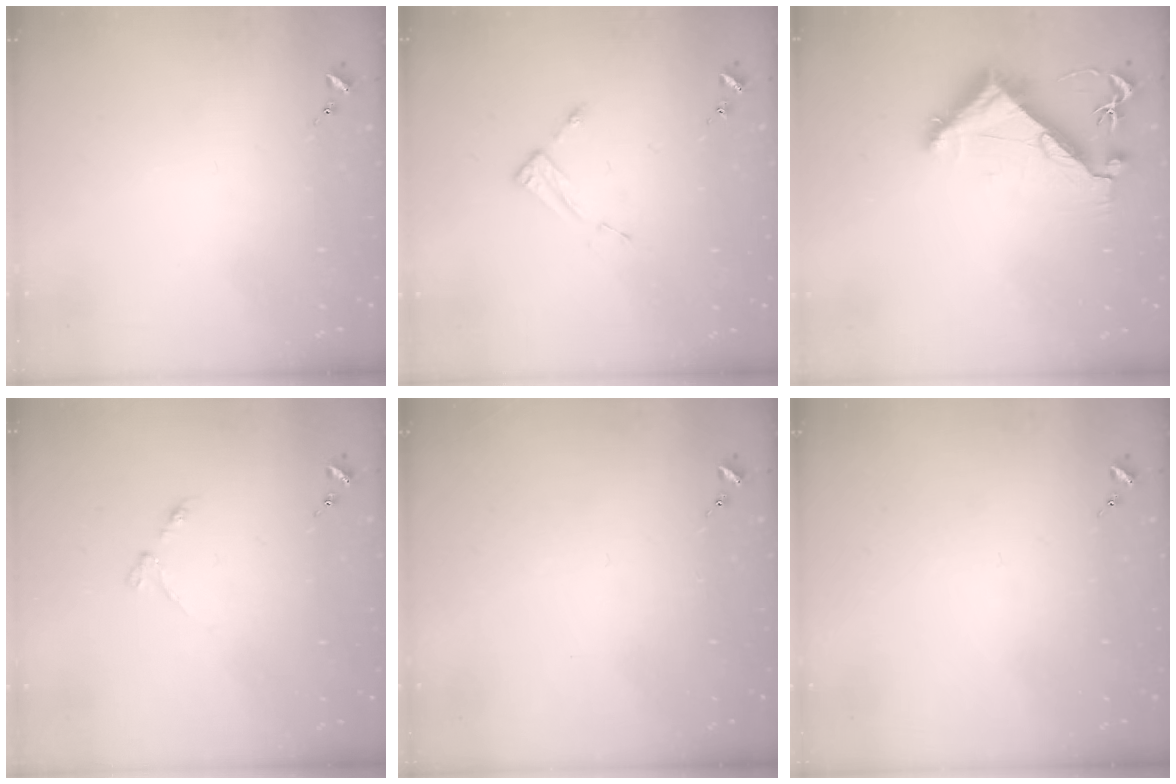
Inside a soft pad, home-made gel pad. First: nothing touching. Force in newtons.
{"total": 3.8, "press": 3.8, "slide": 0.3}
{"total": 7.1, "press": 7.1, "slide": 1.1}
{"total": 3.2, "press": 3.1, "slide": 0.5}
{"total": 0.0}
{"total": 0.0}